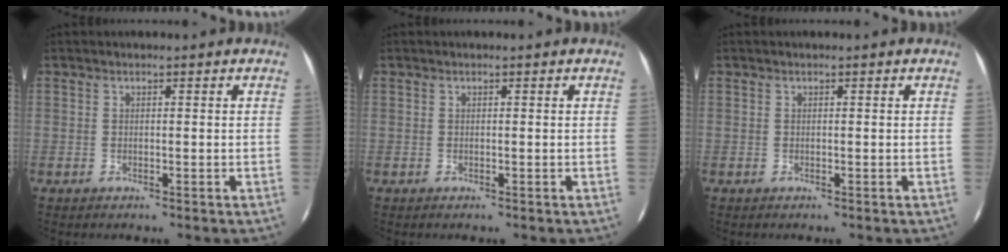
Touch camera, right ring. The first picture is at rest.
{"total": 0.0}
{"total": 0.0}